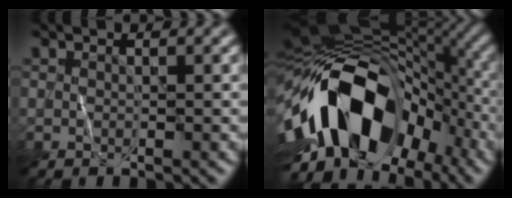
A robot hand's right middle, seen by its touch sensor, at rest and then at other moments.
{"total": 17.3, "force": [-5.2, 11.0, 12.4], "torque": [-0.209, -0.001, -0.089]}